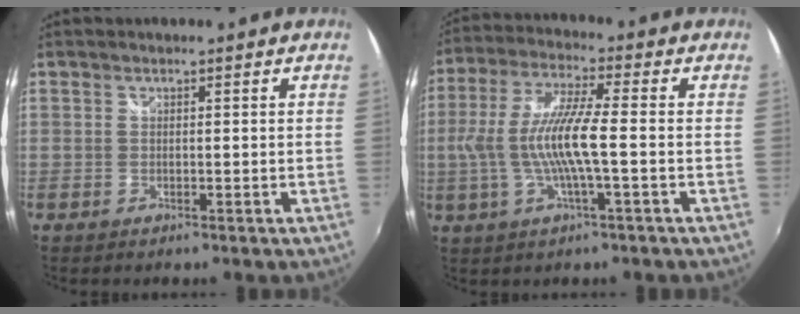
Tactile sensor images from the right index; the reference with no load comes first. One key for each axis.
{"total": 11.3, "fx": -1.5, "fy": 1.2, "fz": 11.2, "tx": -0.223, "ty": -0.001, "tz": -0.026}